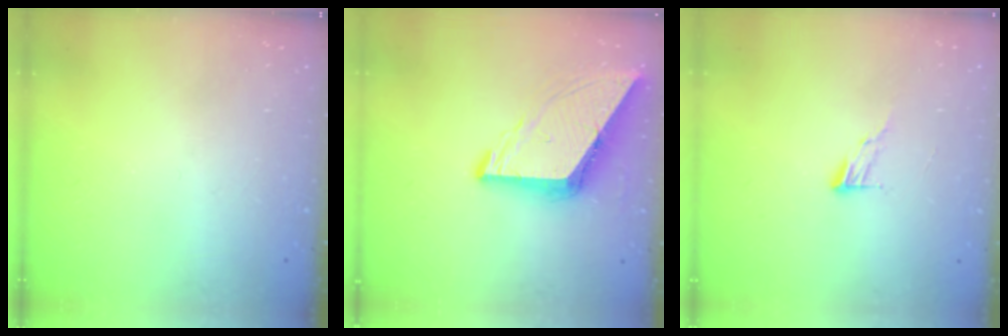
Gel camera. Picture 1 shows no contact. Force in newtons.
{"total": 9.1, "press": 9.0, "slide": 1.1}
{"total": 5.6, "press": 5.6, "slide": 0.4}